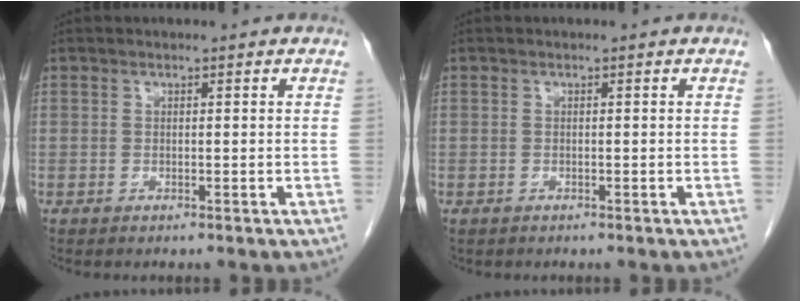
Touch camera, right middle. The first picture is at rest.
{"total": 0.0}